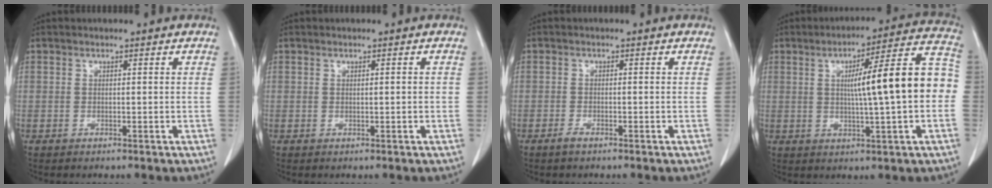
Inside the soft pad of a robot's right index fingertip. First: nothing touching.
{"total": 0.6, "force": [0.0, 0.1, 0.6], "torque": [-0.011, 0.000, 0.003]}
{"total": 1.3, "force": [-1.1, 0.2, 0.7], "torque": [-0.018, -0.001, -0.019]}
{"total": 14.9, "force": [0.5, 1.2, 14.9], "torque": [-0.201, 0.037, 0.004]}